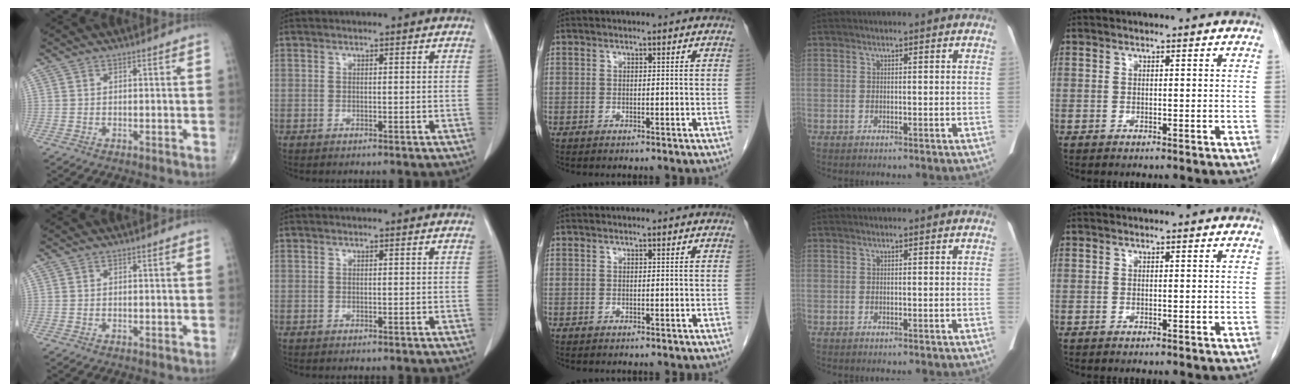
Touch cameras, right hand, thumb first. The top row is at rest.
{}